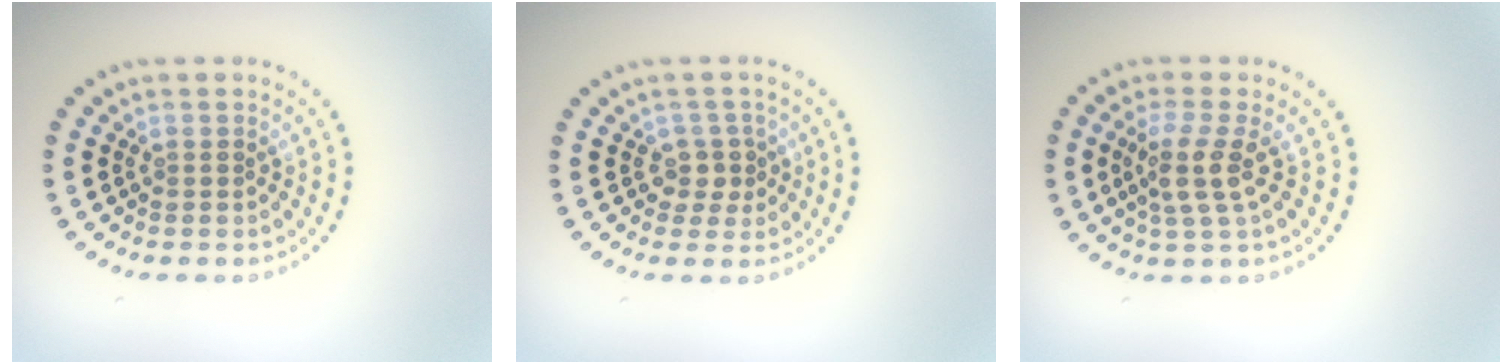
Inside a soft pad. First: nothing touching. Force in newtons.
{"total": 2.0, "press": 1.6, "slide": 1.2}
{"total": 2.9, "press": 2.3, "slide": 1.8}